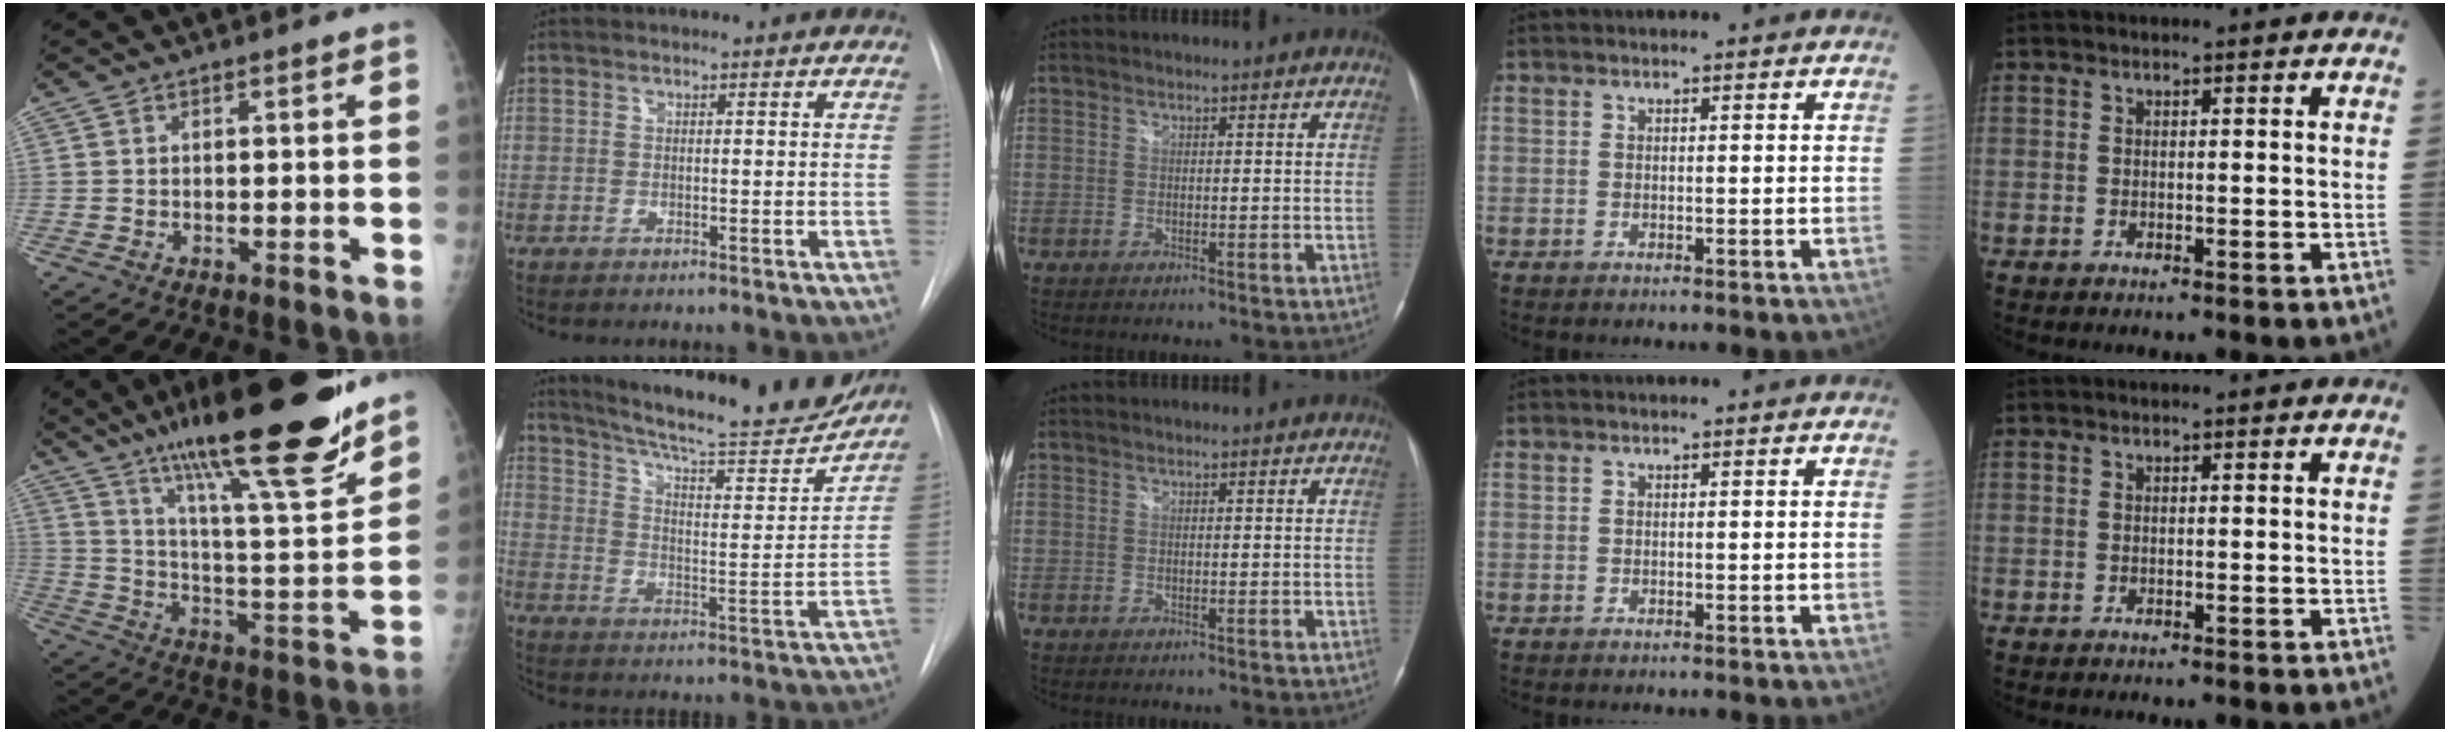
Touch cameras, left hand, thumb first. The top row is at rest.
{"thumb": {"total": 26.1, "force": [19.1, 4.0, 17.3], "torque": [-0.256, -0.073, 0.311]}, "index": {"total": 23.1, "force": [20.5, 3.0, 10.3], "torque": [-0.161, -0.044, 0.279]}}